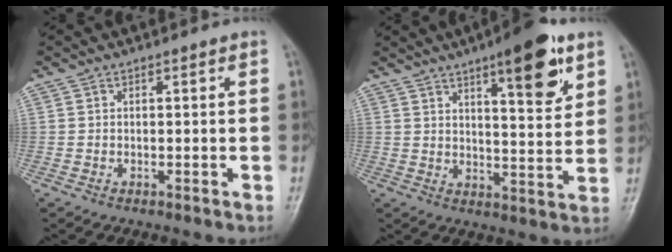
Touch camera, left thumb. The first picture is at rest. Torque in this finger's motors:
{"motor_torque": [1.94, 1.20, 1.08, -1.22, 0.17]}